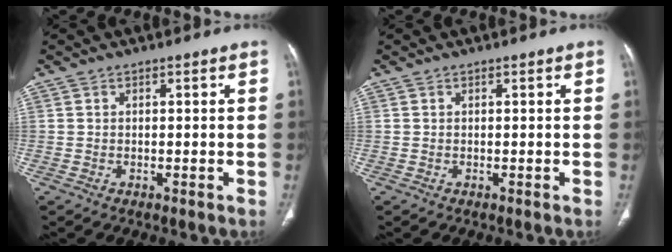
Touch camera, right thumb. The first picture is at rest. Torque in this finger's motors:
{"motor_torque": [0.00, 0.00, 0.00, 0.00, 0.00]}